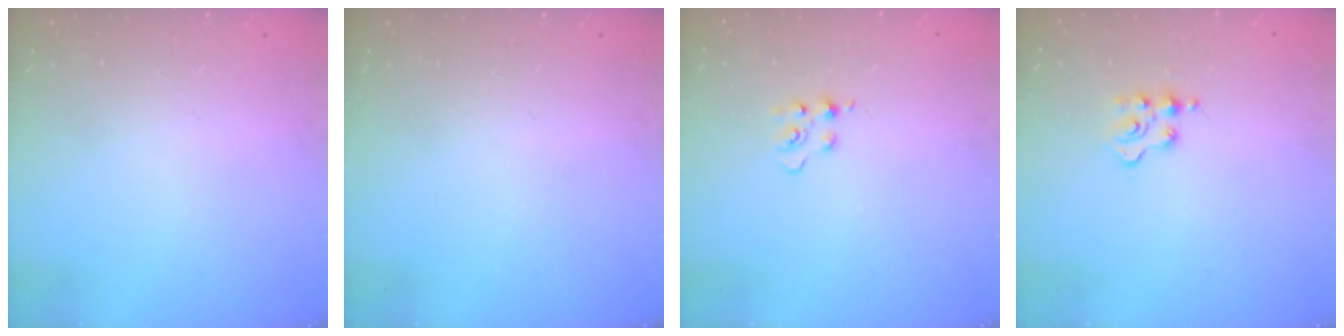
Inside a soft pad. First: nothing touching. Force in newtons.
{"total": 0.0}
{"total": 5.0, "press": 5.0, "slide": 0.5}
{"total": 2.4, "press": 2.4, "slide": 0.3}